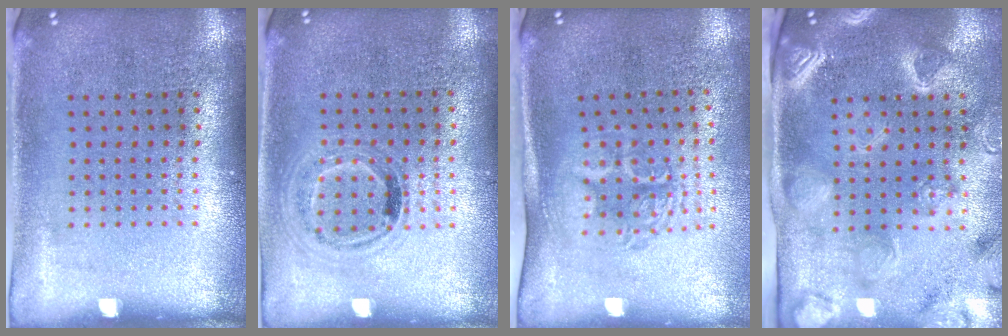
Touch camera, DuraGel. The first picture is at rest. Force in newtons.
{"total": 1.0, "press": 0.9, "slide": 0.4}
{"total": 1.7, "press": 1.3, "slide": 1.1}
{"total": 3.8, "press": 3.1, "slide": 2.1}